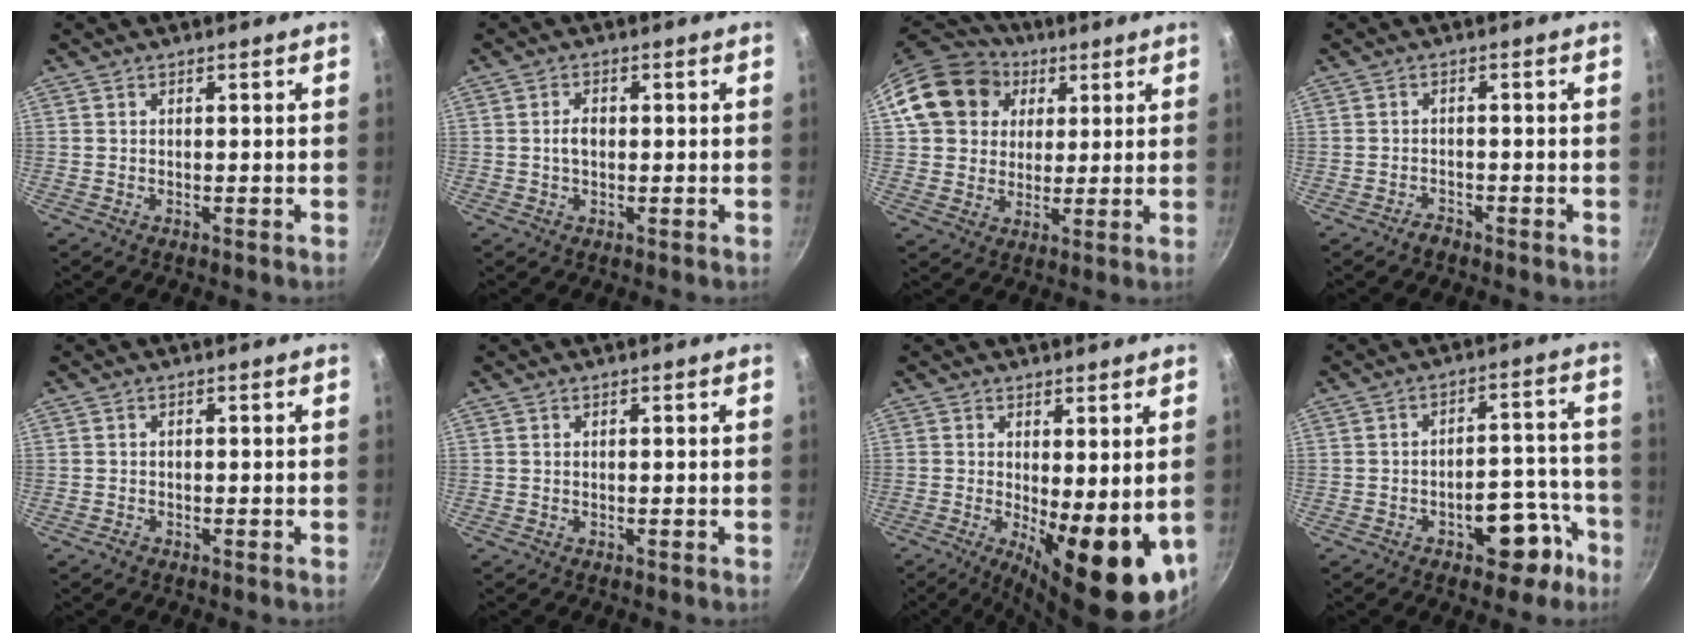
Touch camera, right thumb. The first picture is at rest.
{"total": 2.8, "force": [0.0, 1.8, 2.1], "torque": [-0.027, 0.008, -0.001]}
{"total": 16.3, "force": [5.3, 13.7, 7.1], "torque": [-0.120, 0.022, 0.086]}
{"total": 1.6, "force": [-1.5, 0.7, 0.3], "torque": [0.001, 0.020, -0.022]}
{"total": 0.7, "force": [-0.5, 0.4, 0.2], "torque": [-0.007, 0.005, -0.008]}
{"total": 0.0}
{"total": 14.3, "force": [-1.5, 5.0, 13.3], "torque": [-0.156, -0.021, -0.008]}
{"total": 10.0, "force": [-5.3, 5.5, 6.4], "torque": [-0.036, 0.060, -0.059]}